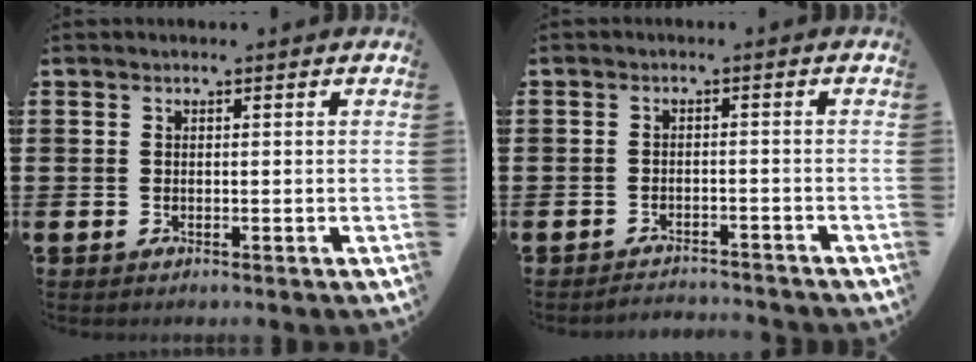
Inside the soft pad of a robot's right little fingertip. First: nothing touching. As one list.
[{"total": 1.9, "force": [-1.9, -0.1, -0.2], "torque": [-0.003, 0.004, -0.041]}]